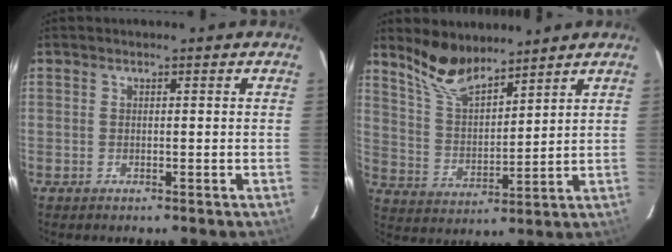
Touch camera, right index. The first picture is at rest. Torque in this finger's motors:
{"motor_torque": [0.42, 0.42, 0.29, 0.07]}